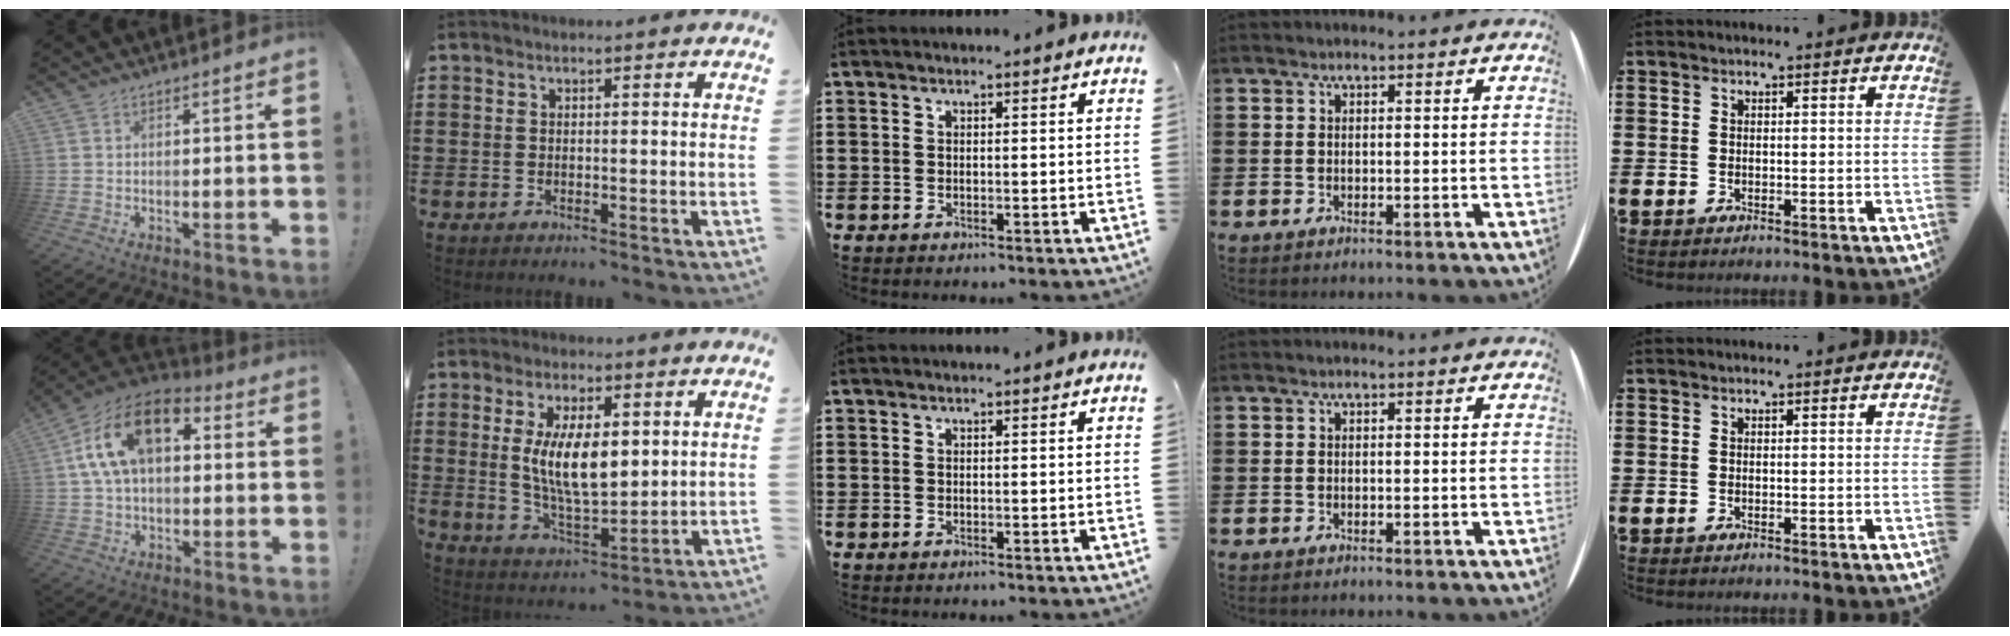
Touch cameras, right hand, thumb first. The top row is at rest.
{"thumb": {"total": 17.1, "force": [5.4, 10.0, 12.8], "torque": [-0.226, -0.004, 0.096]}, "index": {"total": 9.7, "force": [1.6, 4.1, 8.7], "torque": [-0.175, 0.001, 0.025]}}